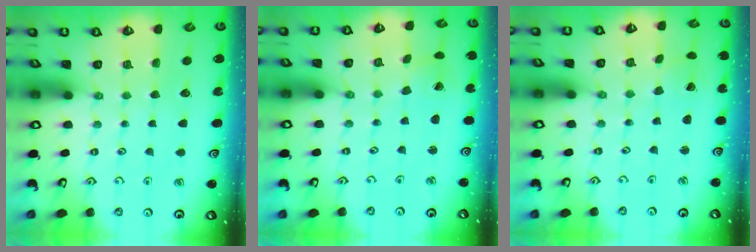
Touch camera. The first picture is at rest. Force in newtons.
{"total": 1.6, "press": 1.6, "slide": 0.3}
{"total": 0.0}